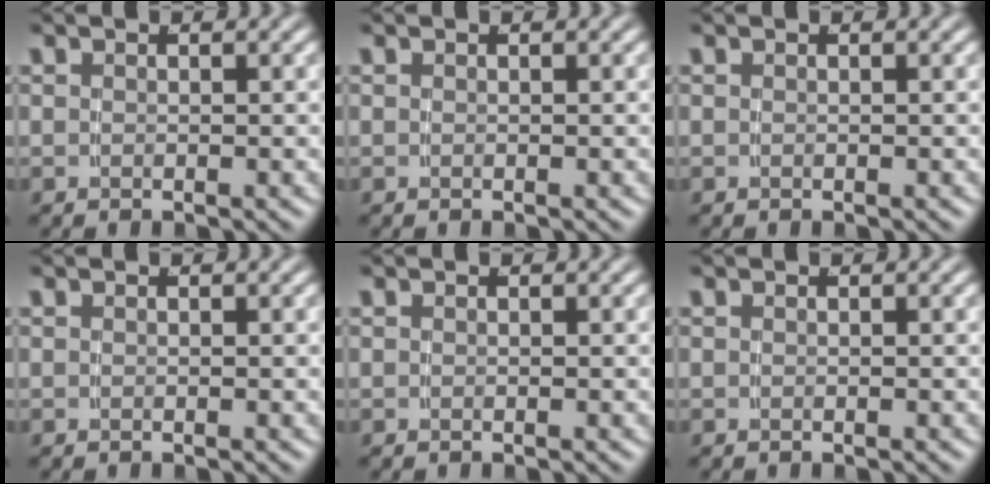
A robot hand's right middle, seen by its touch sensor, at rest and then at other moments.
{"total": 0.0}
{"total": 0.0}
{"total": 0.0}
{"total": 0.0}
{"total": 0.0}